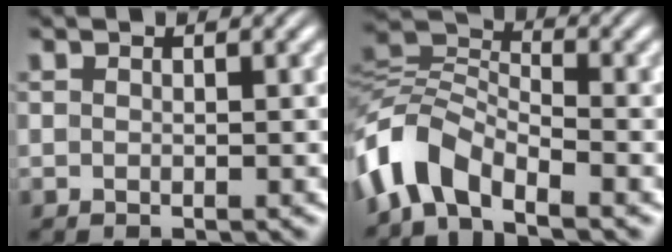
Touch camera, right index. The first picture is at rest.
{"total": 7.1, "force": [-2.5, 5.2, 4.1], "torque": [-0.107, -0.025, -0.044]}